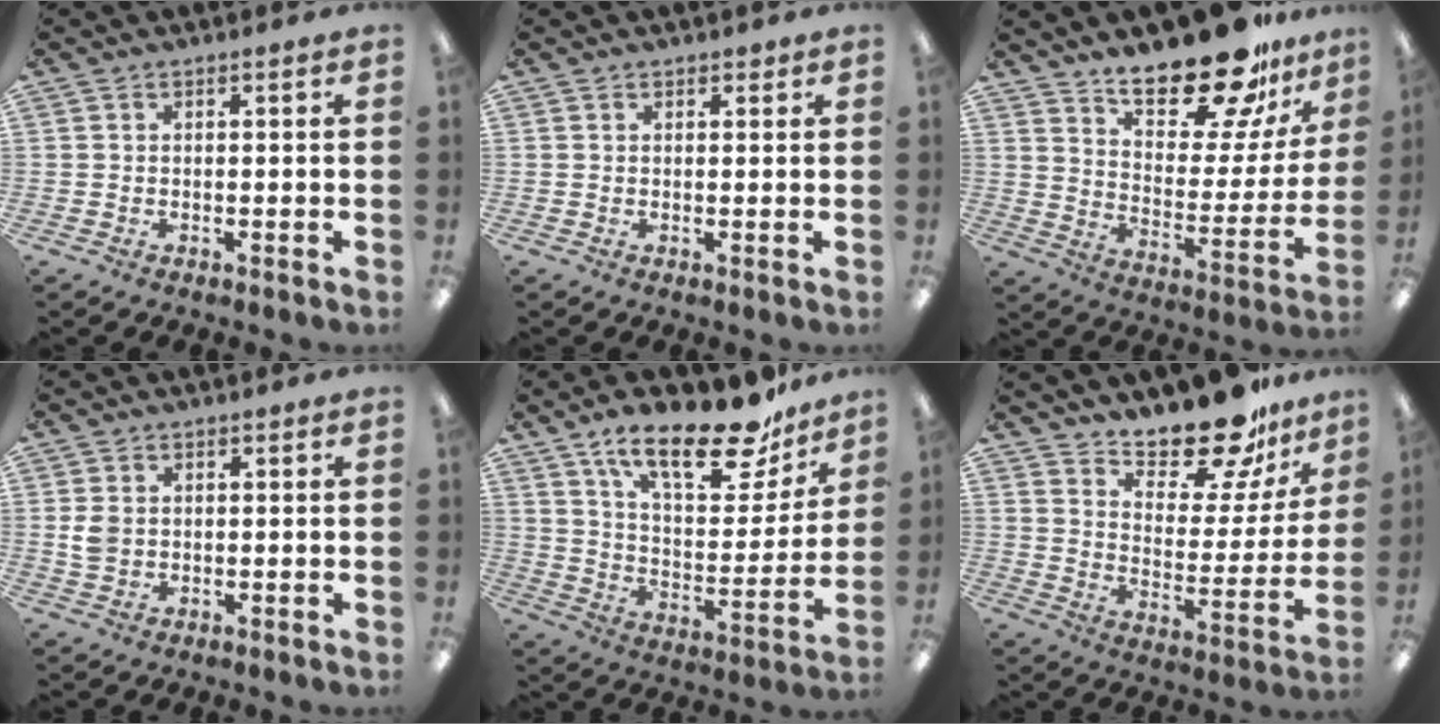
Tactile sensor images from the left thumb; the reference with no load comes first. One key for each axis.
{"total": 1.0, "fx": 0.8, "fy": 0.6, "fz": 0.2, "tx": 0.003, "ty": -0.003, "tz": 0.014}
{"total": 21.1, "fx": 17.4, "fy": 6.3, "fz": 10.1, "tx": -0.160, "ty": -0.124, "tz": 0.295}
{"total": 3.4, "fx": 0.3, "fy": 2.7, "fz": 2.0, "tx": -0.037, "ty": 0.000, "tz": 0.003}
{"total": 22.1, "fx": 15.8, "fy": 7.7, "fz": 13.4, "tx": -0.202, "ty": -0.100, "tz": 0.266}
{"total": 17.7, "fx": 15.5, "fy": 5.4, "fz": 6.6, "tx": -0.101, "ty": -0.126, "tz": 0.267}